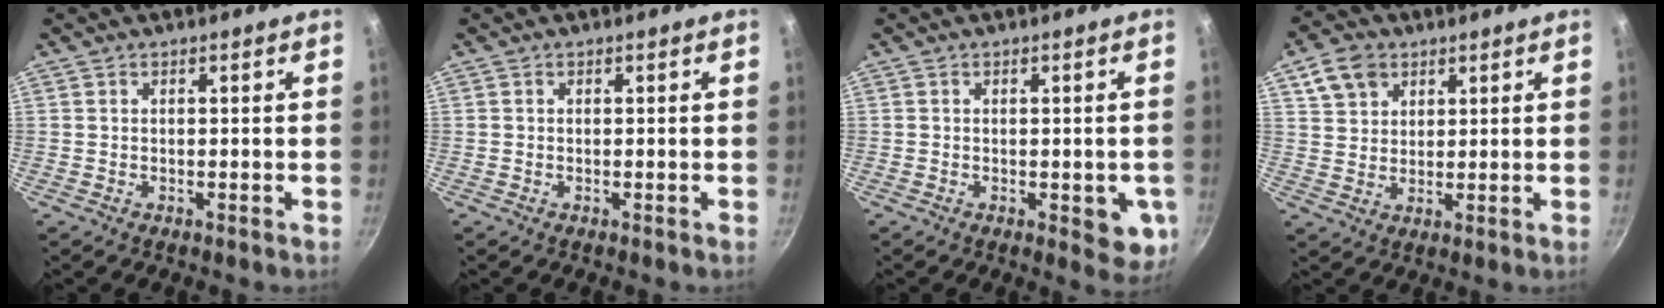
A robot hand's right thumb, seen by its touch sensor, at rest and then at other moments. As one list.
[{"total": 0.0}, {"total": 6.6, "force": [-1.5, 3.1, 5.7], "torque": [-0.045, -0.002, -0.016]}, {"total": 7.2, "force": [3.8, 5.3, 3.0], "torque": [-0.040, -0.001, 0.068]}]